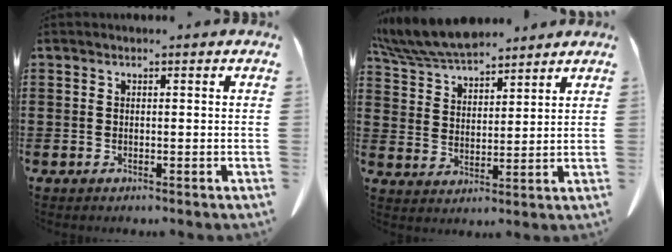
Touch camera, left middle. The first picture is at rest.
{"total": 7.9, "force": [7.2, 1.8, 2.7], "torque": [-0.080, -0.022, 0.134]}